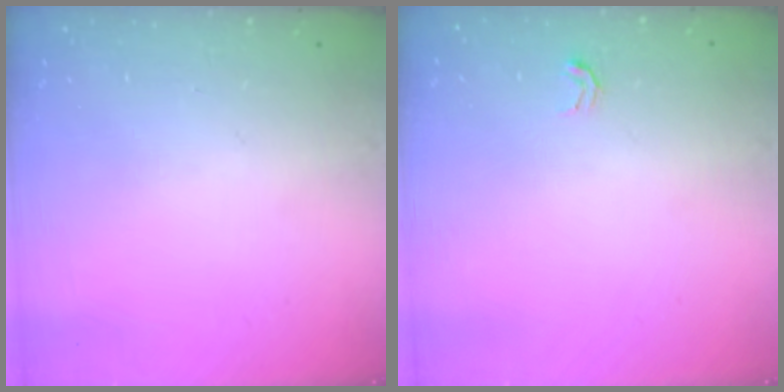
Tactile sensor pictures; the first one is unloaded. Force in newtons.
{"total": 2.5, "press": 2.5, "slide": 0.5}